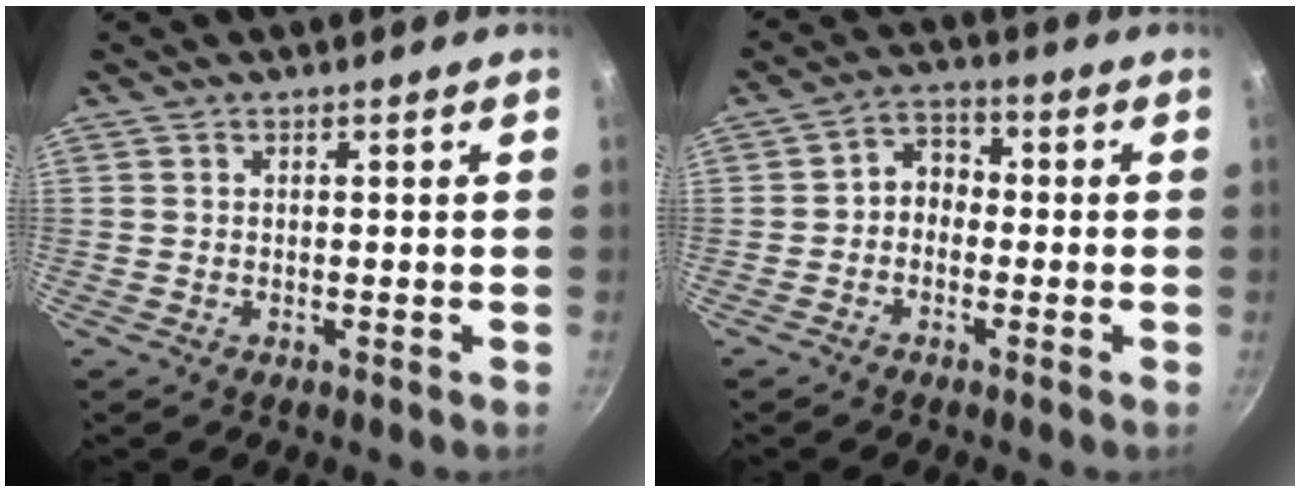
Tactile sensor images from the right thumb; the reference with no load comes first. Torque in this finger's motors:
{"motor_torque": [0.02, 0.26, -0.07, 0.16, 0.02]}